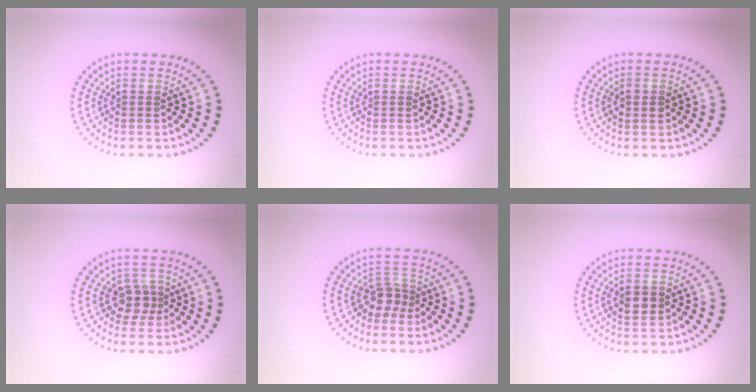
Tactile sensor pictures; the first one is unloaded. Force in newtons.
{"total": 0.0}
{"total": 1.6, "press": 1.6, "slide": 0.1}
{"total": 2.2, "press": 1.7, "slide": 1.3}
{"total": 2.1, "press": 1.7, "slide": 1.3}
{"total": 1.9, "press": 1.9, "slide": 0.1}